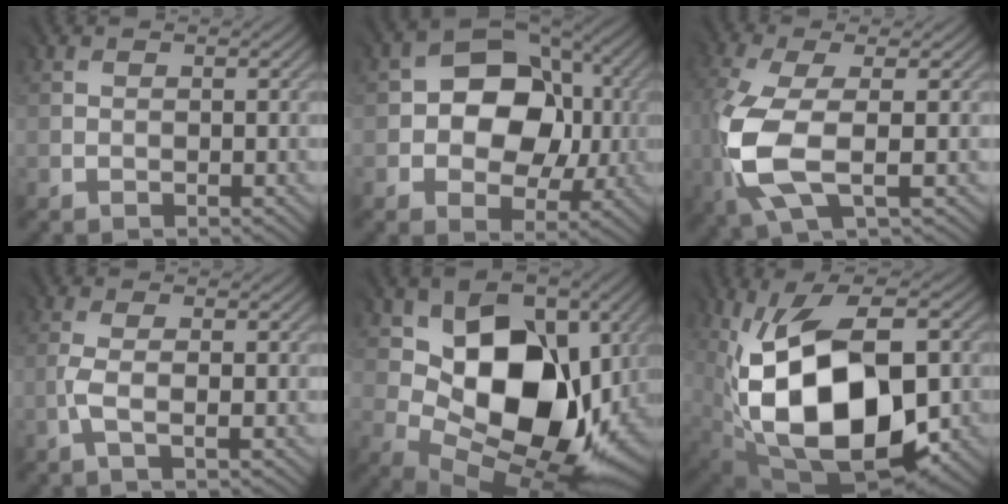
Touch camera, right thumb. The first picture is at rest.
{"total": 11.1, "force": [0.5, 8.2, 7.4], "torque": [-0.107, 0.012, -0.002]}
{"total": 8.2, "force": [-1.3, 3.5, 7.3], "torque": [-0.192, -0.010, -0.028]}
{"total": 1.9, "force": [-0.7, 0.3, 1.7], "torque": [-0.048, 0.000, -0.018]}
{"total": 16.2, "force": [2.6, 10.8, 11.8], "torque": [-0.184, -0.019, 0.053]}
{"total": 16.6, "force": [-1.4, 9.7, 13.4], "torque": [-0.243, -0.023, -0.012]}